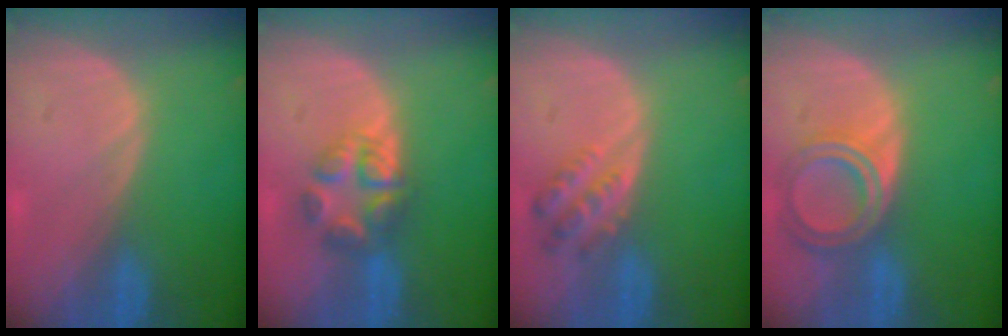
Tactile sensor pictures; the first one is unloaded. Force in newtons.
{"total": 5.7, "press": 5.5, "slide": 1.2}
{"total": 4.4, "press": 4.3, "slide": 0.9}
{"total": 6.5, "press": 5.8, "slide": 2.9}